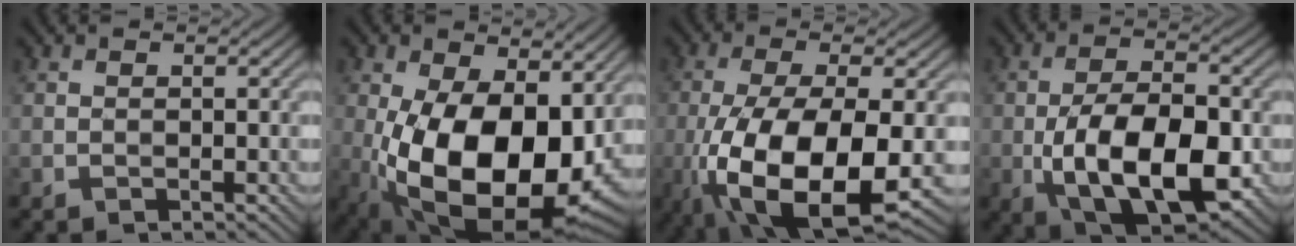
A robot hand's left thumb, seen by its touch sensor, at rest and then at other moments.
{"total": 18.2, "force": [-2.9, 10.2, 14.7], "torque": [-0.259, -0.042, -0.037]}
{"total": 15.1, "force": [-5.4, 5.6, 12.9], "torque": [-0.267, -0.031, -0.085]}
{"total": 13.2, "force": [-3.9, 6.1, 11.0], "torque": [-0.199, -0.013, -0.071]}